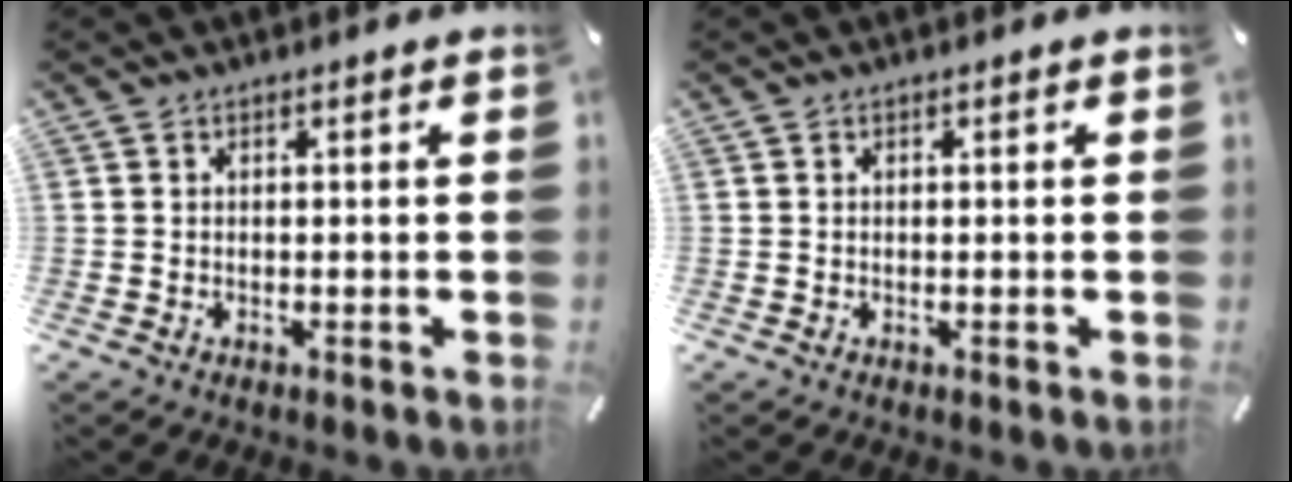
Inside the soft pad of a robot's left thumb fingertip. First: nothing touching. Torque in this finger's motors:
{"motor_torque": [0.01, 0.05, 0.07, -0.03, 0.01]}